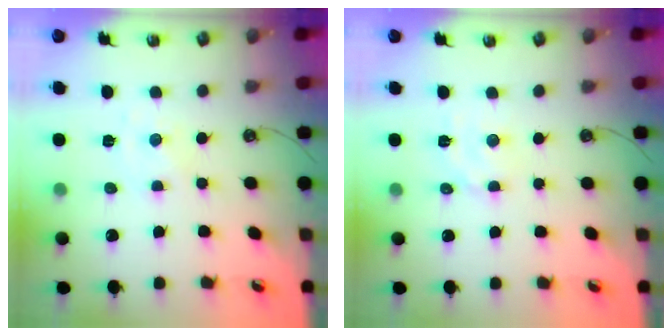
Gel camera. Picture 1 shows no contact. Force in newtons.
{"total": 3.2, "press": 3.2, "slide": 0.2}